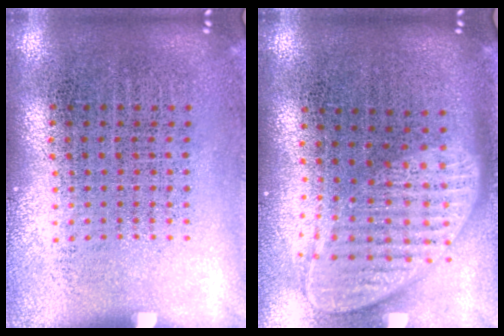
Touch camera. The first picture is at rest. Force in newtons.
{"total": 2.0, "press": 1.5, "slide": 1.3}